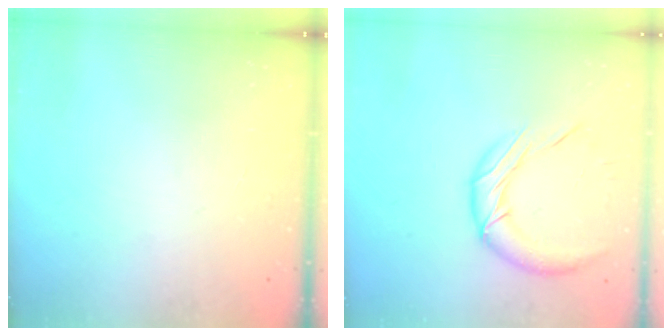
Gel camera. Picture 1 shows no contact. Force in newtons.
{"total": 13.1, "press": 13.0, "slide": 1.0}